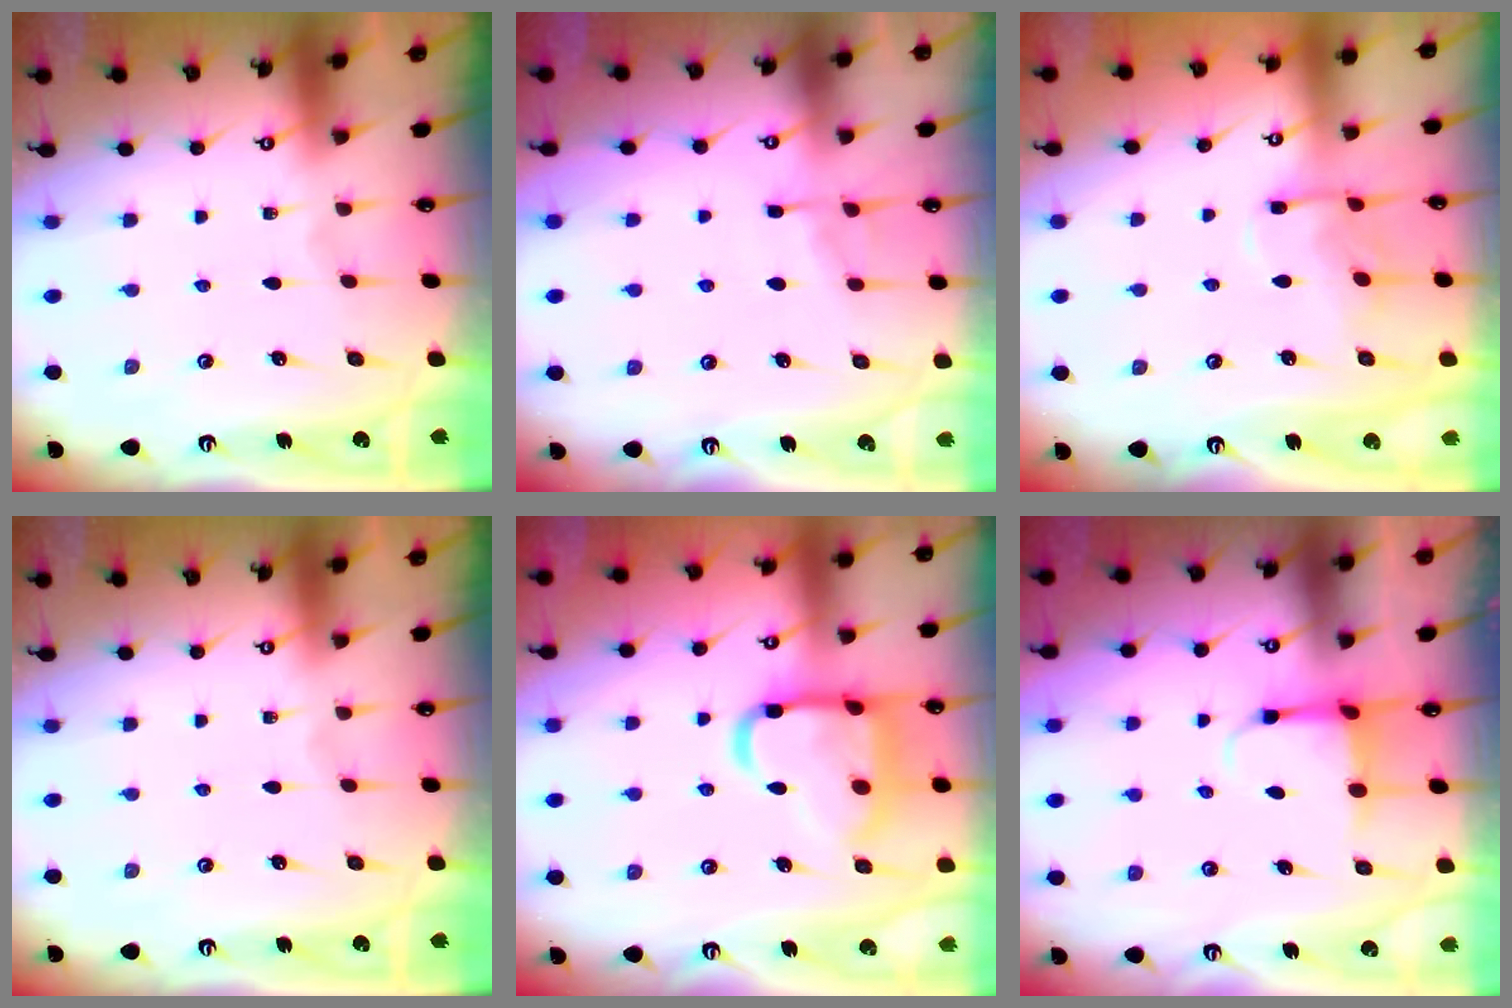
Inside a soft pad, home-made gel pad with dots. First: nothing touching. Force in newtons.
{"total": 4.6, "press": 4.5, "slide": 0.5}
{"total": 8.2, "press": 8.2, "slide": 0.7}
{"total": 0.0}
{"total": 18.5, "press": 18.5, "slide": 1.7}
{"total": 3.9, "press": 3.7, "slide": 1.3}